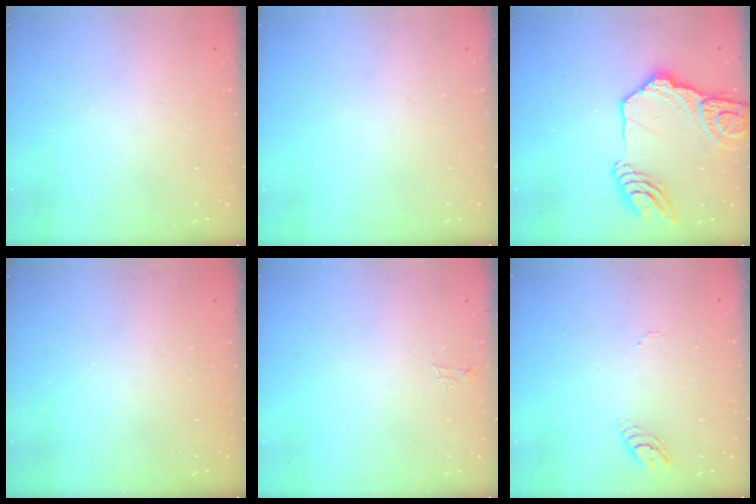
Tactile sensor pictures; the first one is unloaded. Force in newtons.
{"total": 0.0}
{"total": 20.0, "press": 19.8, "slide": 2.6}
{"total": 0.0}
{"total": 3.8, "press": 3.8, "slide": 0.4}
{"total": 3.2, "press": 3.2, "slide": 0.4}